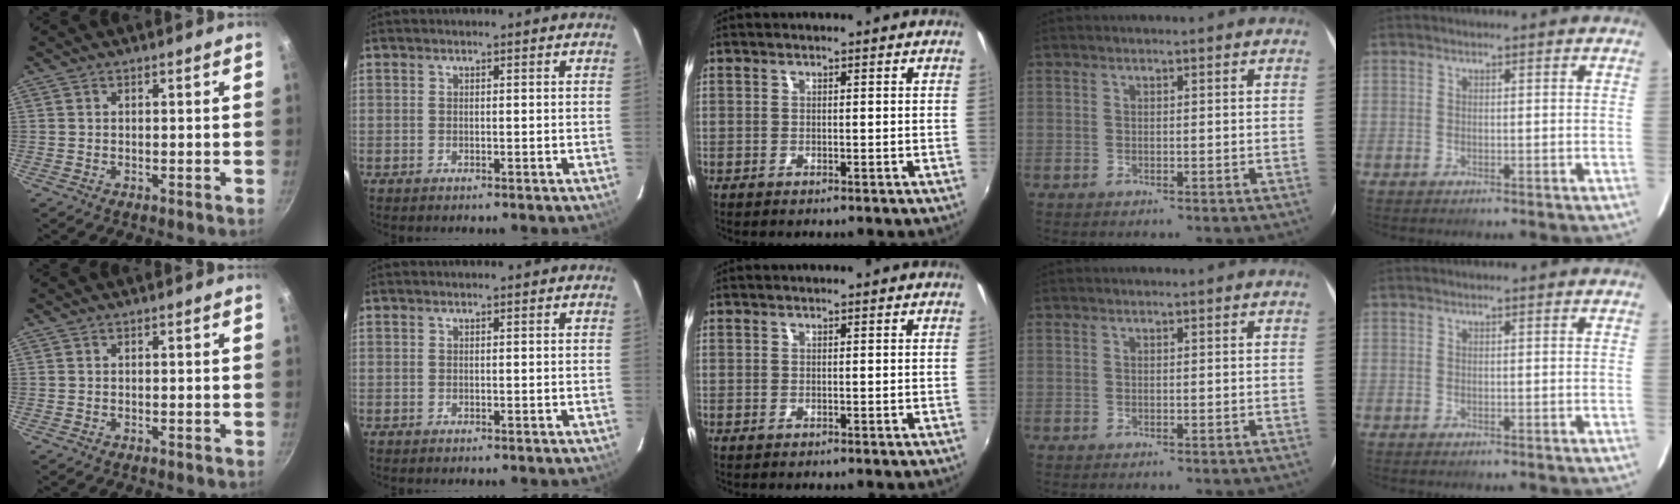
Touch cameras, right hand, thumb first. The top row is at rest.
{}